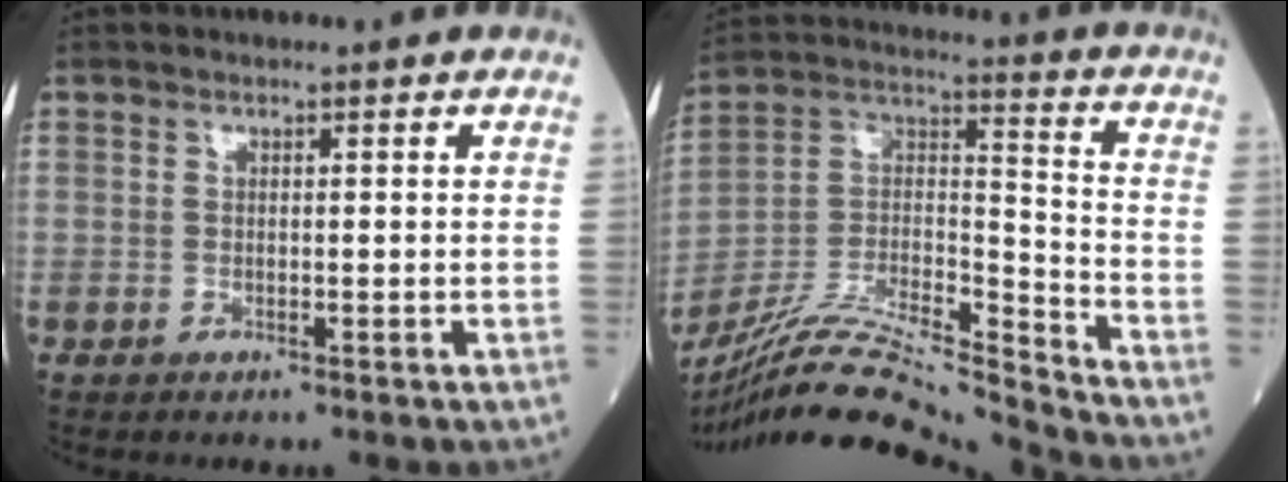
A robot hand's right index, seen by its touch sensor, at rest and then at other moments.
{"total": 20.7, "force": [-19.5, -0.6, 7.2], "torque": [-0.157, 0.009, -0.341]}